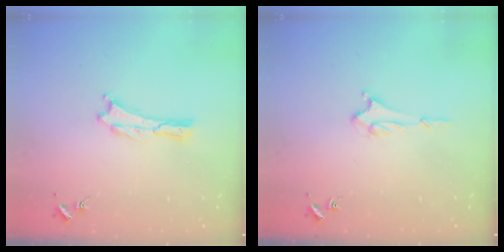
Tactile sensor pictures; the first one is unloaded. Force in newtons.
{"total": 1.7, "press": 1.6, "slide": 0.4}